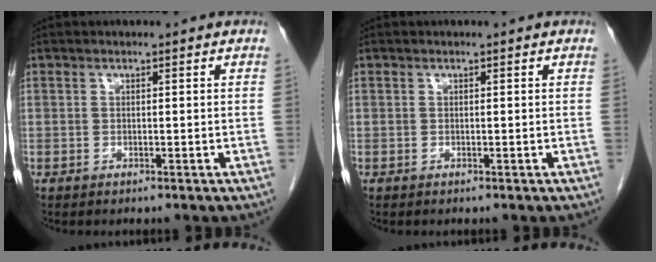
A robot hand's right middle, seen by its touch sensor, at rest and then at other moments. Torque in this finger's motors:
{"motor_torque": [0.00, 0.00, 0.00, 0.00]}